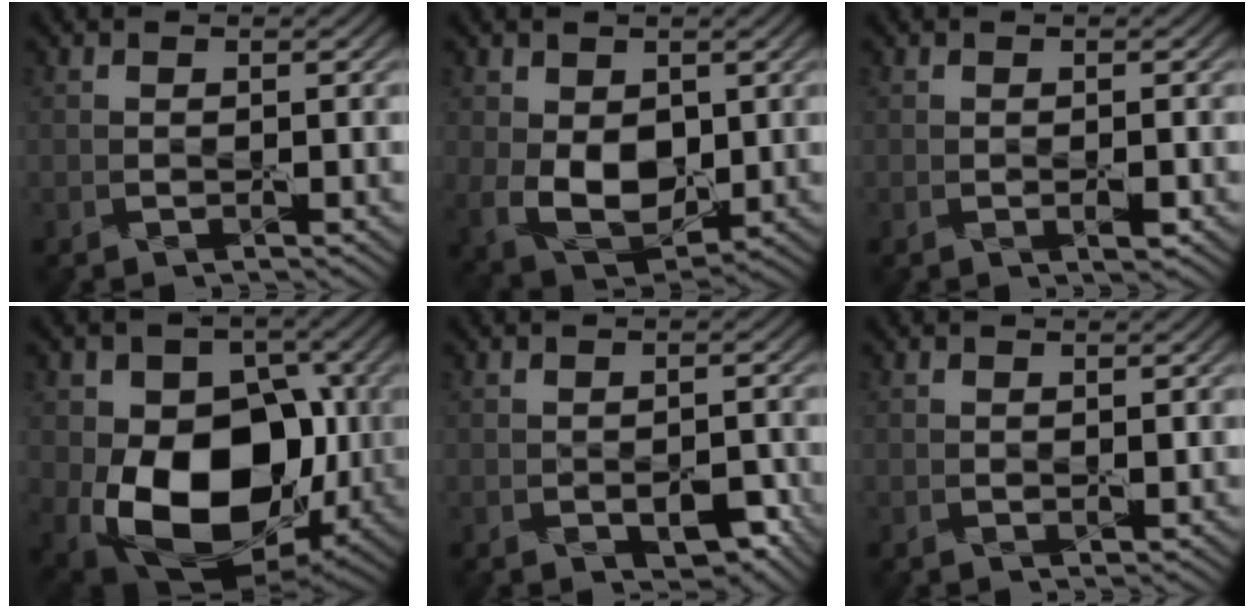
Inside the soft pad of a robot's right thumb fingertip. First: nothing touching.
{"total": 8.5, "force": [0.2, 5.8, 6.2], "torque": [-0.143, -0.016, 0.012]}
{"total": 1.2, "force": [-0.3, 0.3, 1.1], "torque": [-0.018, -0.003, -0.004]}
{"total": 16.3, "force": [-2.4, 11.4, 11.3], "torque": [-0.187, -0.037, -0.040]}
{"total": 3.3, "force": [-1.3, 1.8, 2.4], "torque": [-0.036, -0.009, -0.012]}
{"total": 0.6, "force": [0.3, 0.3, 0.5], "torque": [-0.008, -0.004, 0.006]}